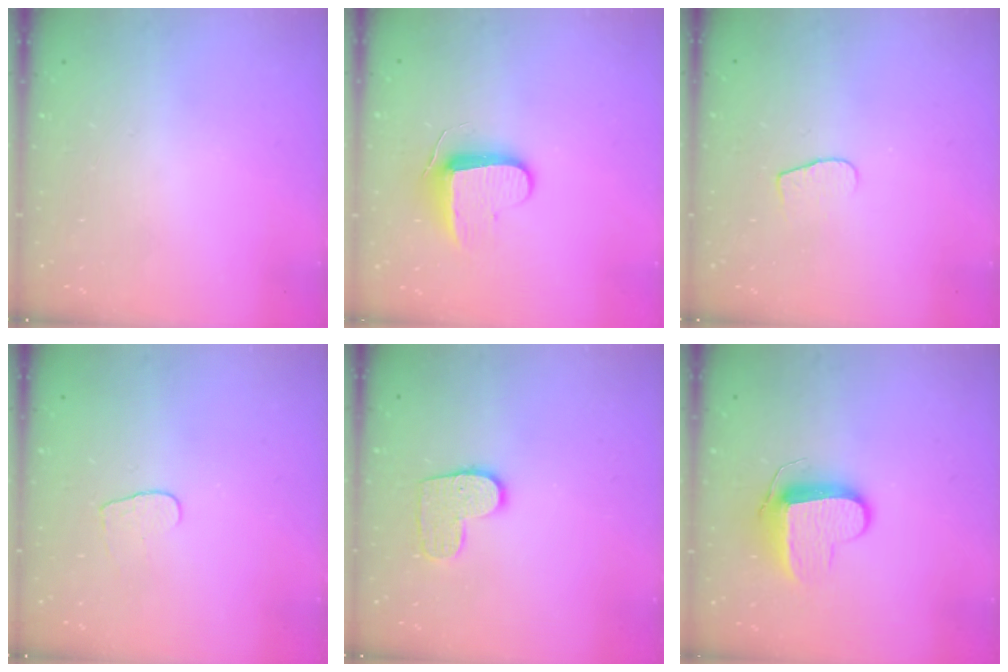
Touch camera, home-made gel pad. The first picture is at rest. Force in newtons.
{"total": 8.7, "press": 8.7, "slide": 0.6}
{"total": 5.4, "press": 5.4, "slide": 0.5}
{"total": 4.4, "press": 4.4, "slide": 0.3}
{"total": 8.7, "press": 8.7, "slide": 0.4}
{"total": 10.0, "press": 10.0, "slide": 0.2}